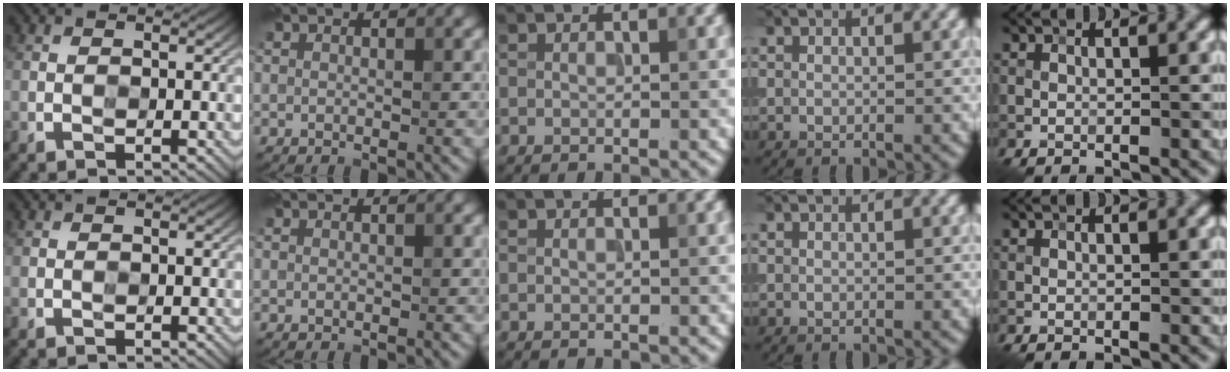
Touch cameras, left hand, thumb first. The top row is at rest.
{}